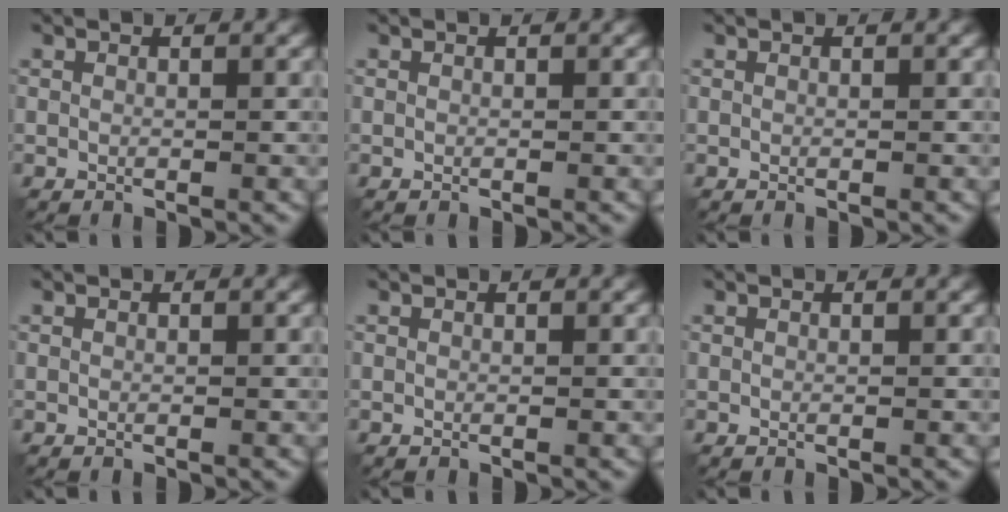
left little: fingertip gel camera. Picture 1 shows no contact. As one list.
[{"total": 0.0}, {"total": 0.0}, {"total": 0.0}, {"total": 0.0}, {"total": 0.0}]